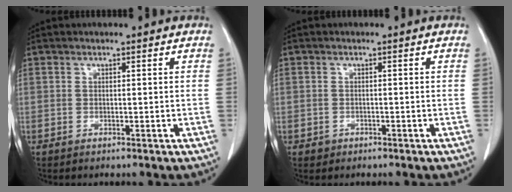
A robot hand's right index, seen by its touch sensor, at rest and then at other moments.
{"total": 1.3, "force": [-0.6, 1.1, -0.1], "torque": [-0.001, 0.005, -0.008]}